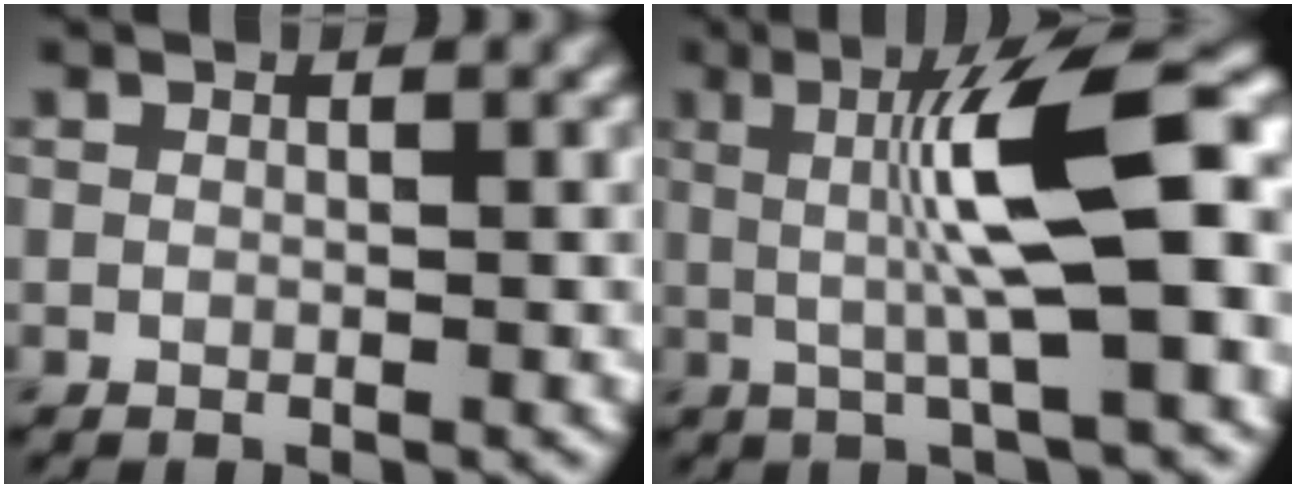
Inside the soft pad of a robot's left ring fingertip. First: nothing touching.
{"total": 10.2, "force": [1.0, 2.0, 10.0], "torque": [-0.145, 0.007, 0.016]}